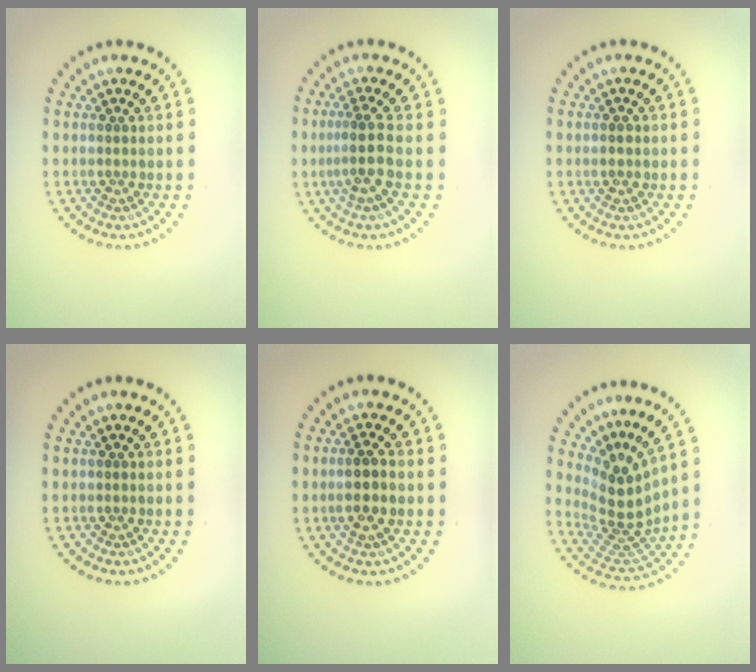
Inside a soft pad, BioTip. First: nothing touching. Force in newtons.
{"total": 2.6, "press": 2.0, "slide": 1.7}
{"total": 1.3, "press": 1.3, "slide": 0.2}
{"total": 0.0}
{"total": 2.4, "press": 2.3, "slide": 0.7}
{"total": 4.3, "press": 2.9, "slide": 3.2}